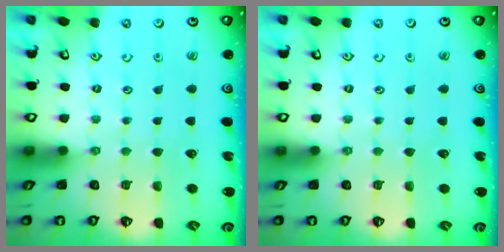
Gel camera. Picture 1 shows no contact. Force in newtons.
{"total": 0.0}